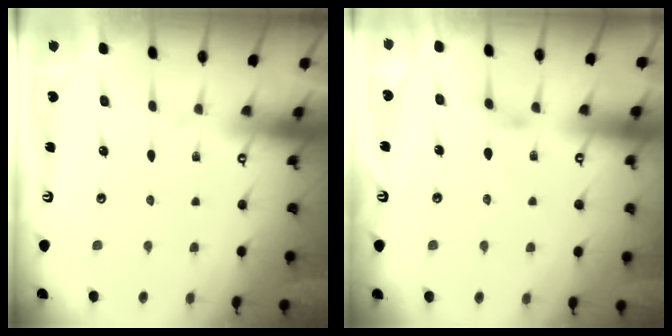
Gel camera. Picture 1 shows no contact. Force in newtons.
{"total": 1.8, "press": 1.8, "slide": 0.4}